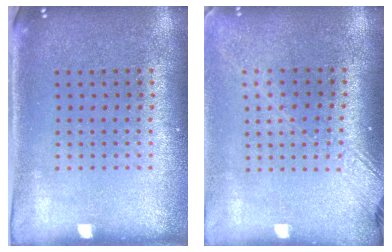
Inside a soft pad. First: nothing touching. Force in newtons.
{"total": 1.8, "press": 1.5, "slide": 1.1}